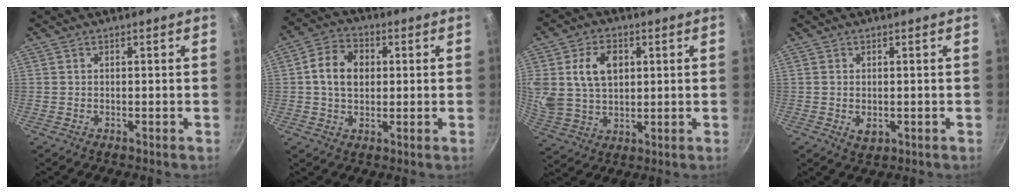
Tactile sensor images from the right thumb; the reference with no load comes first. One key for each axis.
{"total": 8.9, "fx": 1.2, "fy": 6.6, "fz": 5.8, "tx": -0.083, "ty": 0.012, "tz": 0.011}
{"total": 13.3, "fx": 3.4, "fy": 9.5, "fz": 8.6, "tx": -0.154, "ty": -0.005, "tz": 0.071}
{"total": 2.8, "fx": -0.4, "fy": 1.9, "fz": 2.1, "tx": -0.034, "ty": -0.007, "tz": -0.003}